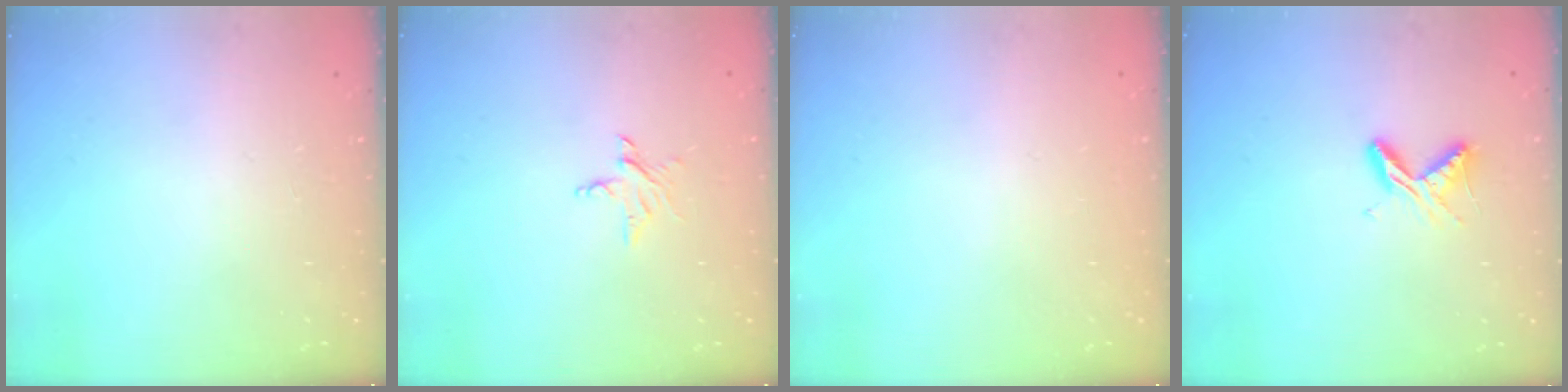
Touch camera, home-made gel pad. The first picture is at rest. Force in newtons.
{"total": 3.7, "press": 3.7, "slide": 0.3}
{"total": 0.0}
{"total": 6.5, "press": 6.4, "slide": 0.7}